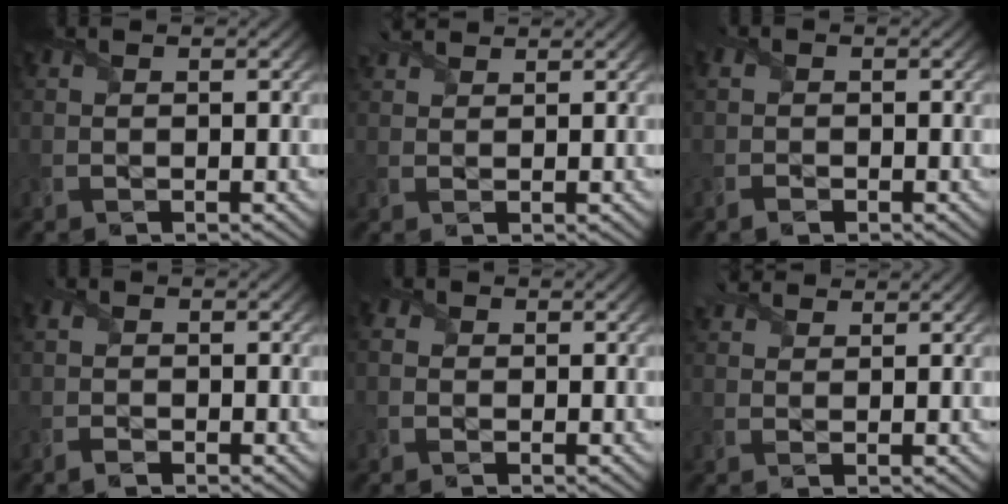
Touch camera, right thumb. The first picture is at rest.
{"total": 2.9, "force": [2.6, 0.7, 1.1], "torque": [-0.033, 0.016, 0.048]}
{"total": 1.5, "force": [-0.6, 1.2, 0.6], "torque": [-0.020, 0.000, -0.021]}
{"total": 1.6, "force": [-0.7, 1.2, 0.9], "torque": [-0.028, 0.000, -0.022]}
{"total": 1.5, "force": [-0.1, 1.3, 0.7], "torque": [-0.023, 0.001, -0.007]}
{"total": 3.2, "force": [2.8, 1.0, 1.2], "torque": [-0.035, 0.015, 0.050]}